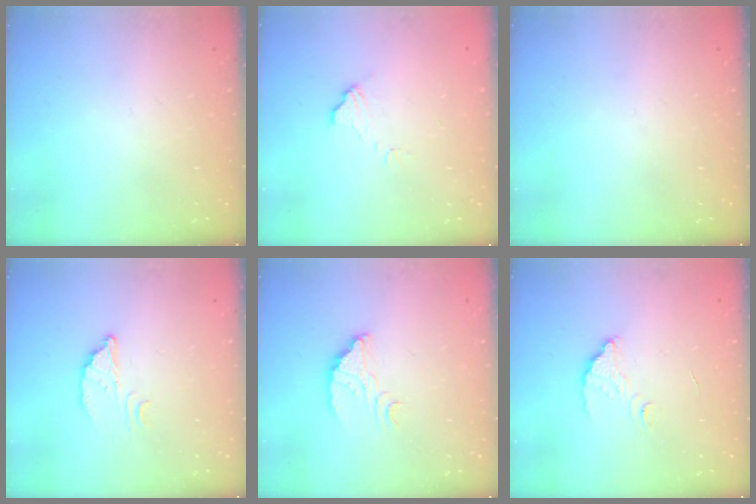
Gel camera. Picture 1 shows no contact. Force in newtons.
{"total": 4.5, "press": 4.5, "slide": 0.4}
{"total": 0.0}
{"total": 2.8, "press": 2.8, "slide": 0.2}
{"total": 4.5, "press": 4.5, "slide": 0.3}
{"total": 3.2, "press": 3.2, "slide": 0.2}